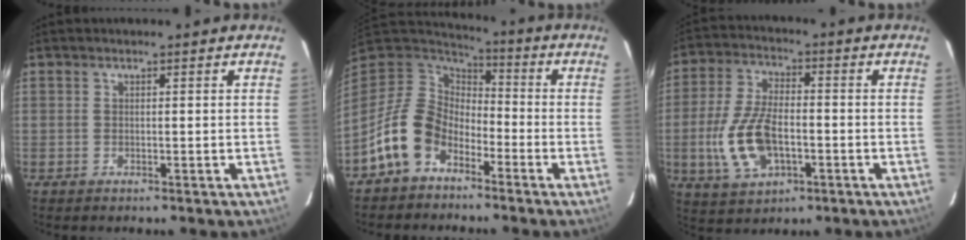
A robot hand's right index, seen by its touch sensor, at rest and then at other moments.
{"total": 12.4, "force": [-7.1, 8.2, 6.1], "torque": [-0.132, 0.021, -0.136]}
{"total": 12.9, "force": [-3.3, 6.8, 10.5], "torque": [-0.229, 0.000, -0.054]}